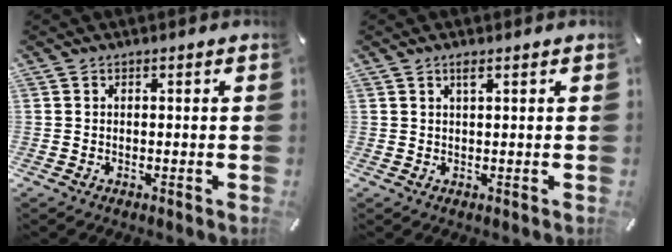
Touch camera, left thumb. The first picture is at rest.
{"total": 1.5, "force": [0.8, 0.2, 1.3], "torque": [-0.028, 0.000, 0.014]}